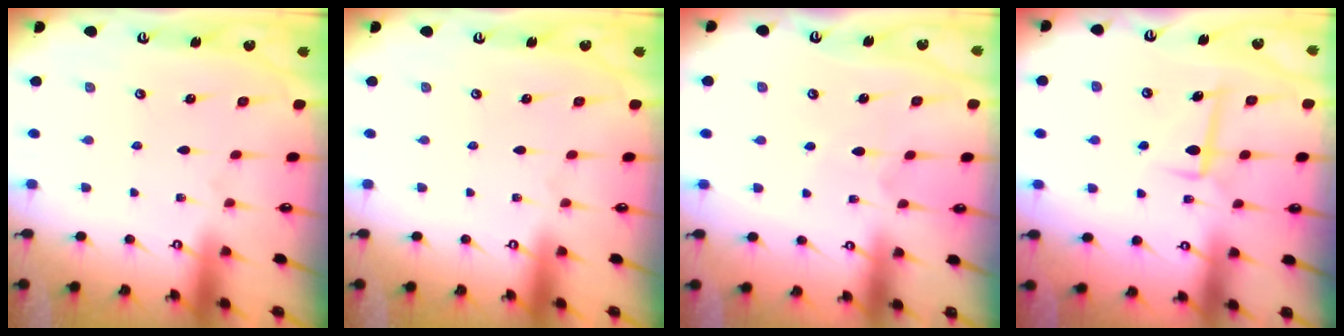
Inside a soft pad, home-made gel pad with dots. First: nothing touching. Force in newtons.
{"total": 0.0}
{"total": 4.4, "press": 4.4, "slide": 0.5}
{"total": 6.4, "press": 6.2, "slide": 1.8}